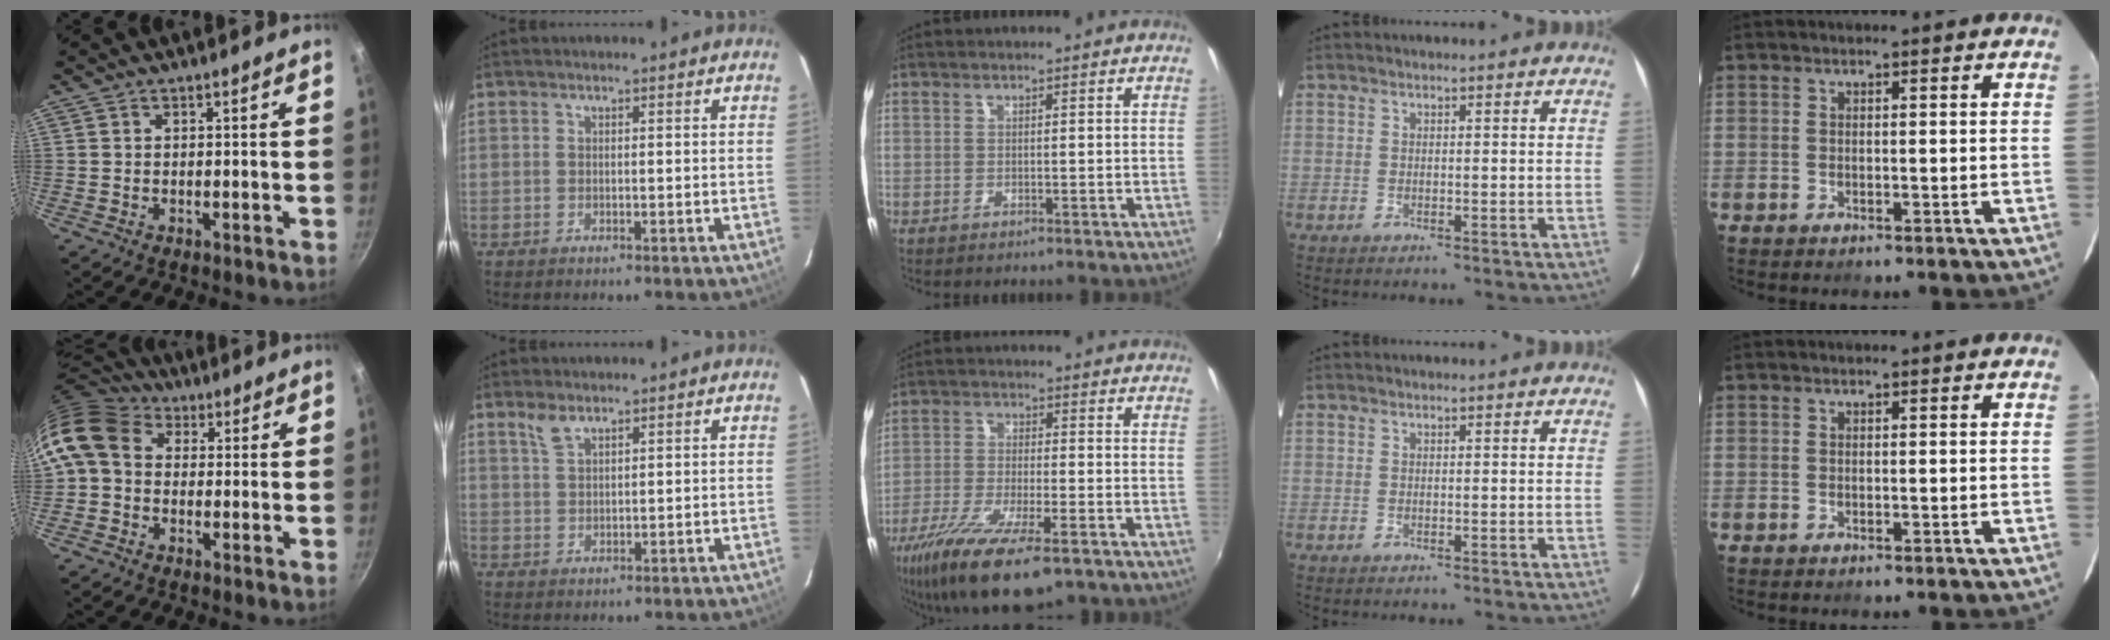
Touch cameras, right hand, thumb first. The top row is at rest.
{"thumb": {"total": 12.0, "force": [2.2, 9.6, 6.9], "torque": [-0.129, 0.023, 0.020]}, "index": {"total": 2.9, "force": [2.2, 1.0, 1.5], "torque": [-0.031, 0.005, 0.046]}, "middle": {"total": 15.0, "force": [-9.7, 3.7, 10.8], "torque": [-0.221, -0.051, -0.177]}}